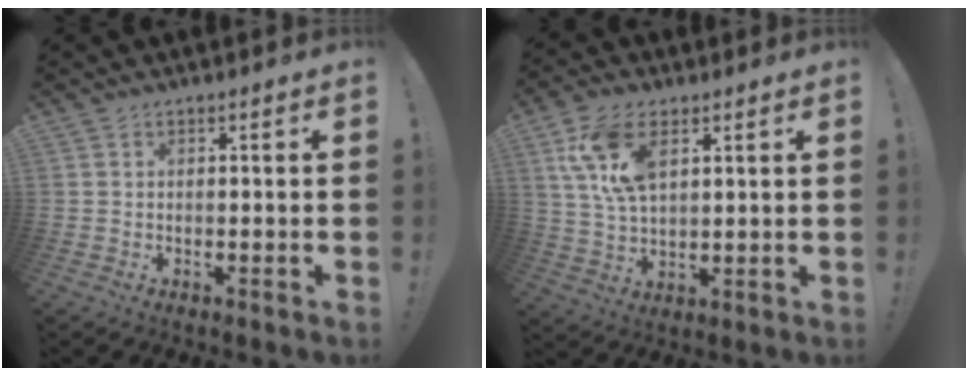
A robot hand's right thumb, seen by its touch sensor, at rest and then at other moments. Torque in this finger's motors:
{"motor_torque": [0.55, 2.14, 0.91, -0.01, 0.24]}